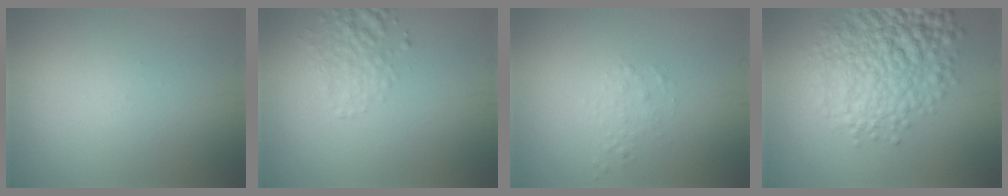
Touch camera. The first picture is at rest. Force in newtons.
{"total": 2.6, "press": 2.6, "slide": 0.1}
{"total": 1.0, "press": 1.0, "slide": 0.0}
{"total": 8.4, "press": 8.4, "slide": 0.2}